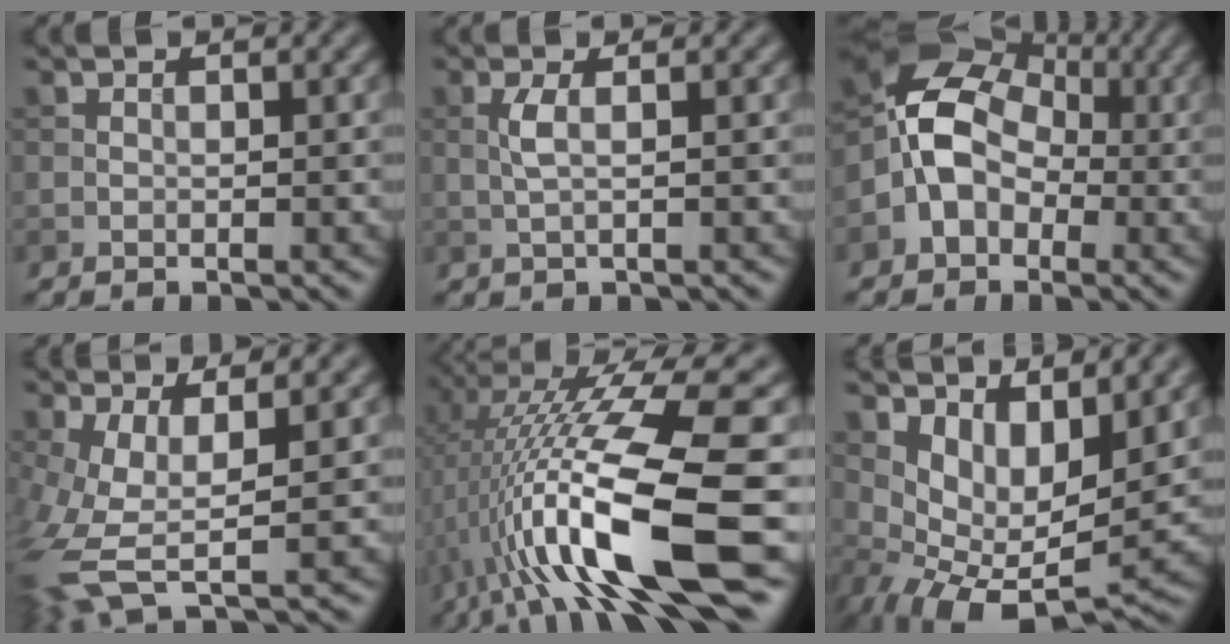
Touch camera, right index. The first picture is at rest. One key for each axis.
{"total": 1.7, "fx": 0.2, "fy": 0.3, "fz": 1.6, "tx": -0.038, "ty": 0.005, "tz": 0.005}
{"total": 6.5, "fx": -1.2, "fy": 5.1, "fz": 3.9, "tx": -0.061, "ty": 0.014, "tz": -0.041}
{"total": 7.6, "fx": -1.7, "fy": 2.8, "fz": 6.8, "tx": -0.165, "ty": -0.012, "tz": -0.031}
{"total": 15.1, "fx": -2.1, "fy": 3.2, "fz": 14.6, "tx": -0.242, "ty": 0.013, "tz": -0.025}
{"total": 7.8, "fx": 2.0, "fy": 4.3, "fz": 6.2, "tx": -0.106, "ty": -0.018, "tz": 0.045}